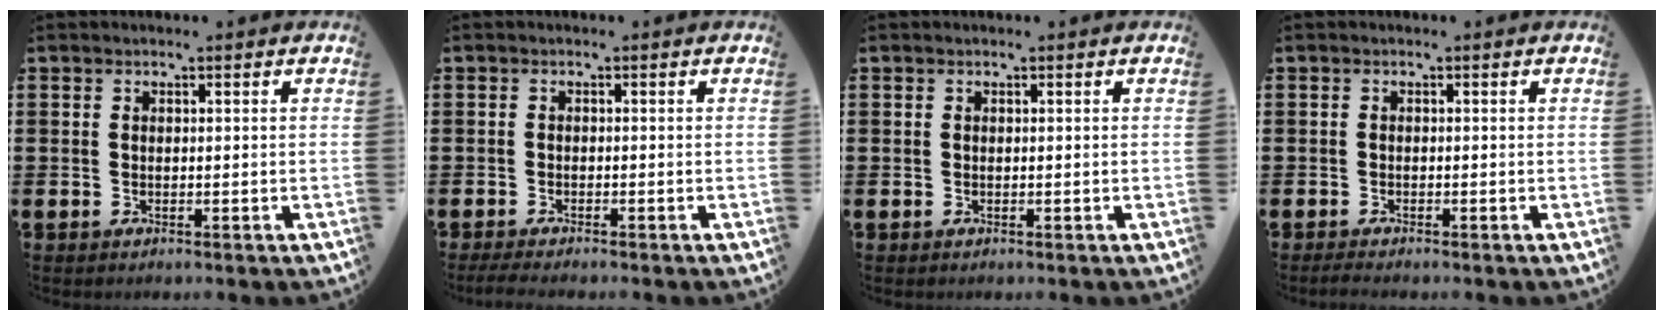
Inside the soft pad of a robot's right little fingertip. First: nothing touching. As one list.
[{"total": 1.2, "force": [-0.9, 0.1, 0.8], "torque": [-0.013, -0.003, -0.017]}, {"total": 0.0}, {"total": 0.8, "force": [-0.6, 0.0, 0.4], "torque": [-0.007, -0.002, -0.013]}]